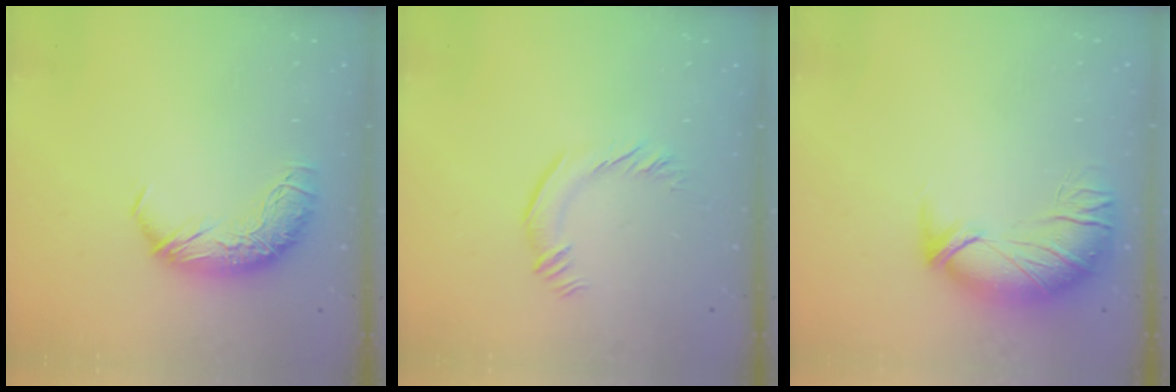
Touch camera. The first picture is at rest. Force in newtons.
{"total": 2.5, "press": 2.3, "slide": 0.9}
{"total": 2.8, "press": 1.2, "slide": 2.5}